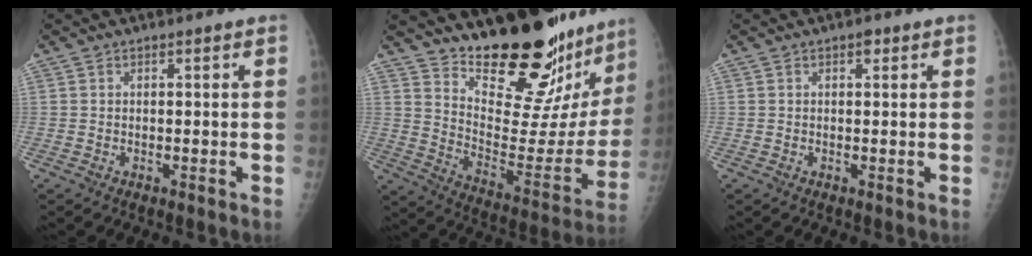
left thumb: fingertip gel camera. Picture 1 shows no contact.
{"total": 26.5, "force": [22.5, 7.1, 12.1], "torque": [-0.146, -0.174, 0.319]}
{"total": 1.0, "force": [0.5, 0.6, 0.6], "torque": [-0.002, 0.000, 0.004]}